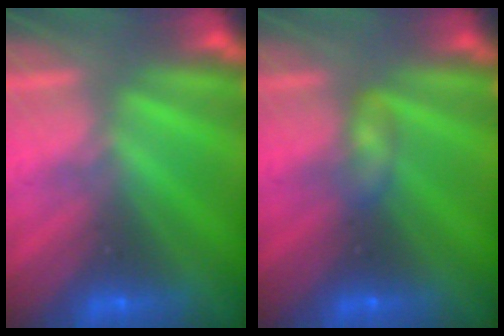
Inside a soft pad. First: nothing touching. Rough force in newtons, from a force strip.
{"total": 2.3}